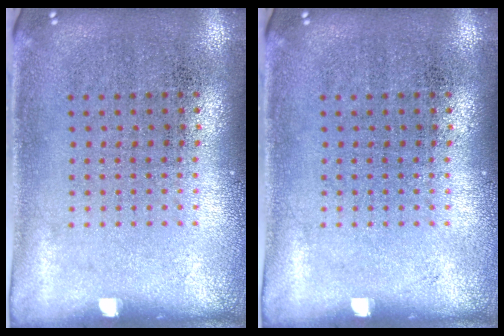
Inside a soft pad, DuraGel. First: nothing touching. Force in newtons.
{"total": 0.0}